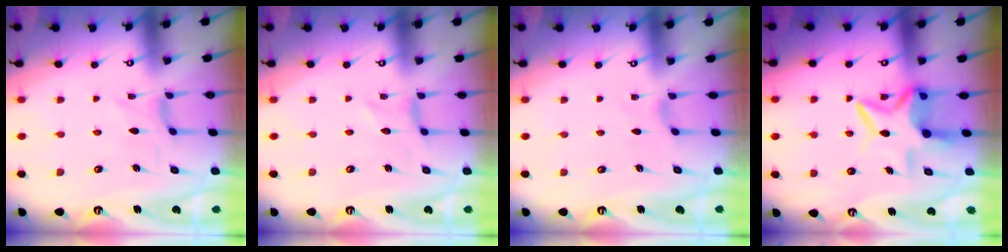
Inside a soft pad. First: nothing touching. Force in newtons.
{"total": 0.0}
{"total": 2.0, "press": 2.0, "slide": 0.5}
{"total": 8.8, "press": 8.7, "slide": 0.9}